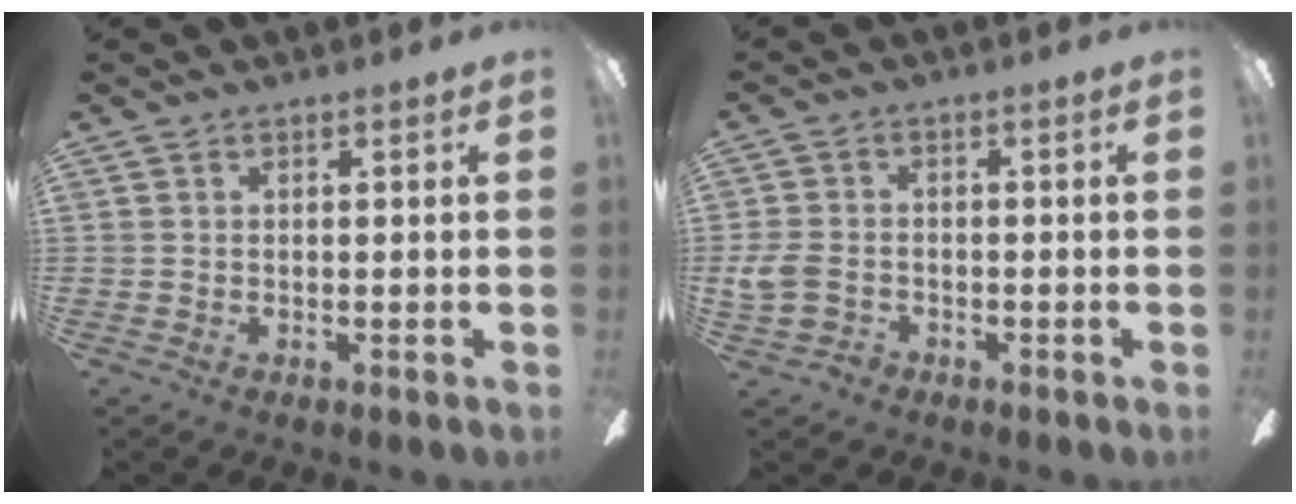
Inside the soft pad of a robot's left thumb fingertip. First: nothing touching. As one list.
[{"total": 6.3, "force": [-2.5, 4.6, 3.7], "torque": [-0.092, 0.011, -0.047]}]